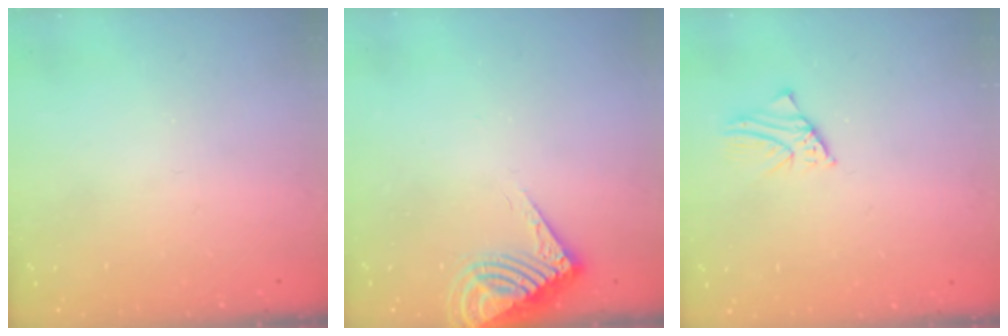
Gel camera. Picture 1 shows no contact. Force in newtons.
{"total": 9.0, "press": 8.9, "slide": 0.5}
{"total": 1.5, "press": 1.5, "slide": 0.1}